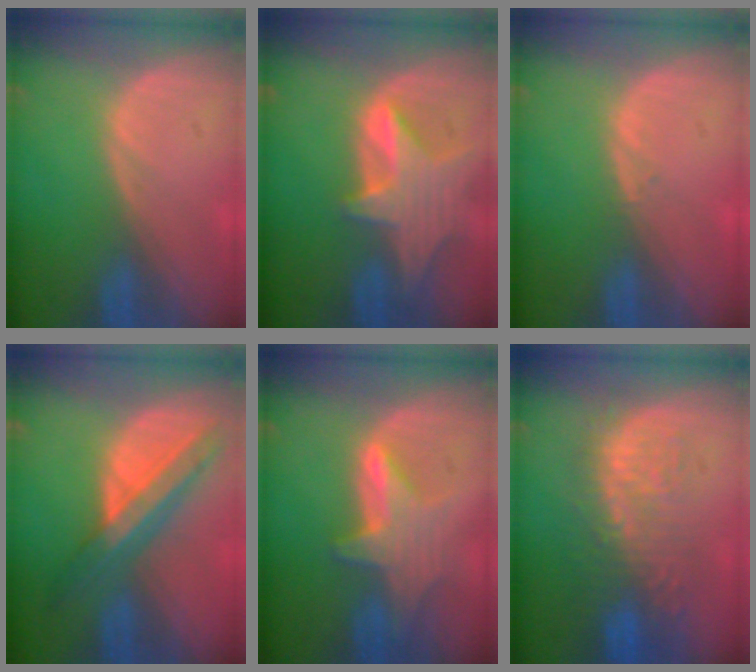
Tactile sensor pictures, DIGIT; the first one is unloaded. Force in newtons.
{"total": 7.9, "press": 7.3, "slide": 3.1}
{"total": 0.6, "press": 0.5, "slide": 0.4}
{"total": 8.5, "press": 7.2, "slide": 4.4}
{"total": 6.8, "press": 6.3, "slide": 2.4}
{"total": 10.8, "press": 9.7, "slide": 4.9}